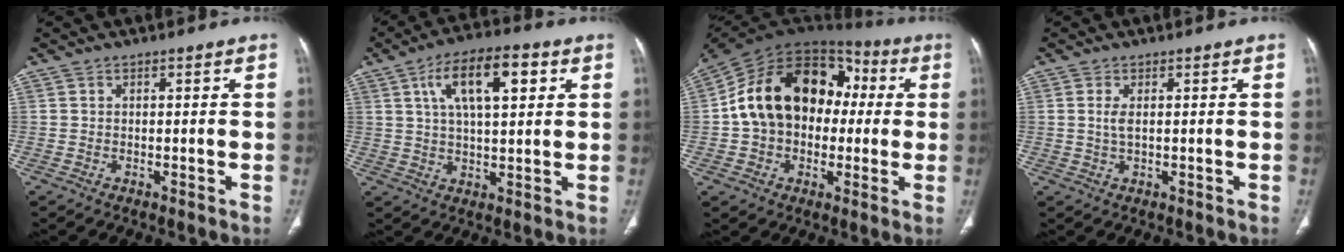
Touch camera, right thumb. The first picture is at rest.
{"total": 12.9, "force": [4.7, 5.3, 10.8], "torque": [-0.170, 0.003, 0.076]}
{"total": 21.7, "force": [1.5, 15.6, 14.9], "torque": [-0.235, 0.047, 0.020]}
{"total": 2.2, "force": [0.4, 0.8, 2.0], "torque": [-0.050, 0.000, 0.014]}